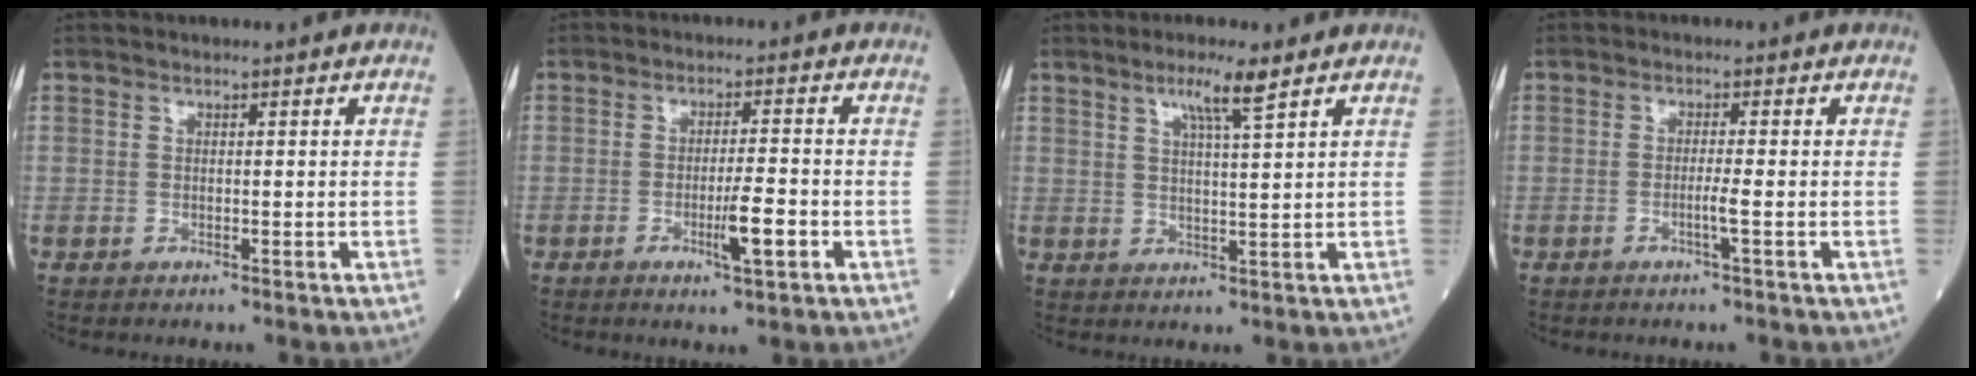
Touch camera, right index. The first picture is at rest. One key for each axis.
{"total": 4.7, "fx": -1.7, "fy": 0.2, "fz": 4.3, "tx": -0.073, "ty": -0.005, "tz": -0.025}
{"total": 4.6, "fx": 3.0, "fy": -0.4, "fz": 3.5, "tx": -0.067, "ty": -0.001, "tz": 0.055}
{"total": 1.7, "fx": -0.6, "fy": -0.6, "fz": 1.5, "tx": -0.028, "ty": -0.001, "tz": -0.013}